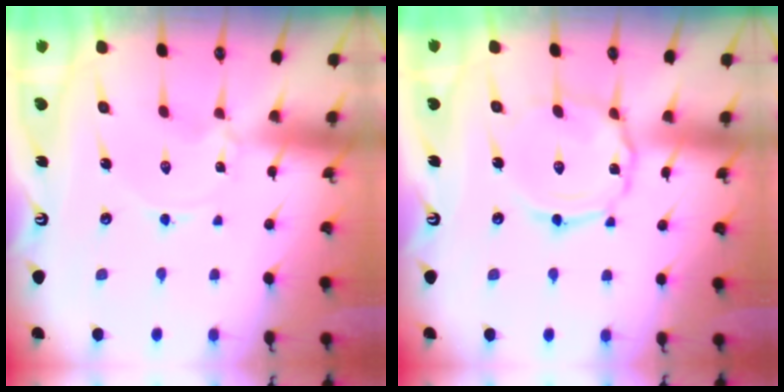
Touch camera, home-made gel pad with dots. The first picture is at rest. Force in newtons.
{"total": 8.0, "press": 8.0, "slide": 0.5}